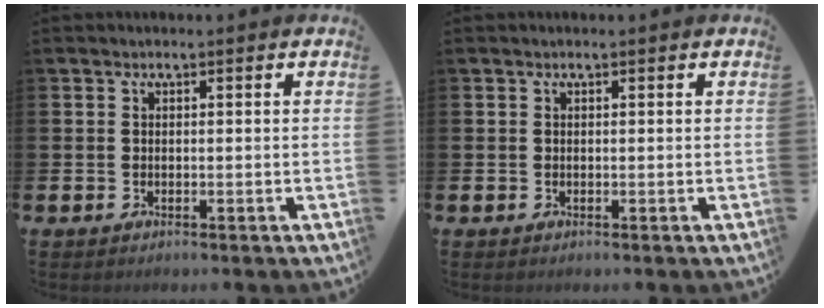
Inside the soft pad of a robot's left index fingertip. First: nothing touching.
{"total": 0.0}